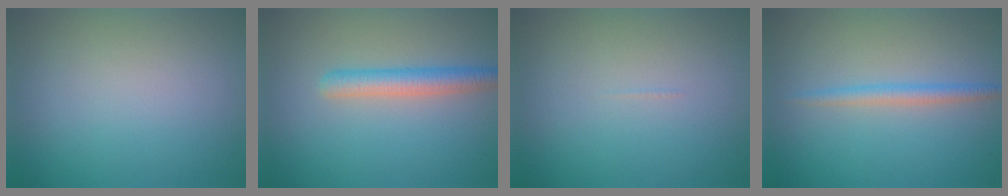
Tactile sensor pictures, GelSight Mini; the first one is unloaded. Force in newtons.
{"total": 3.0, "press": 3.0, "slide": 0.1}
{"total": 0.0}
{"total": 1.7, "press": 1.7, "slide": 0.0}